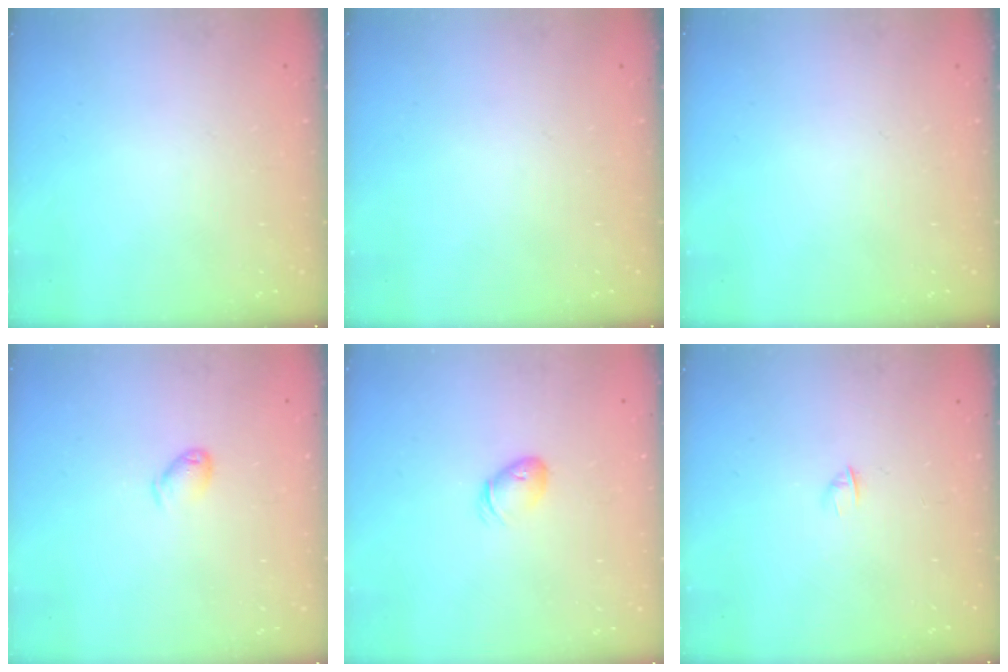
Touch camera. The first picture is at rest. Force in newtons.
{"total": 0.0}
{"total": 0.0}
{"total": 3.8, "press": 3.7, "slide": 0.7}
{"total": 6.1, "press": 6.0, "slide": 1.2}
{"total": 1.9, "press": 1.8, "slide": 0.5}